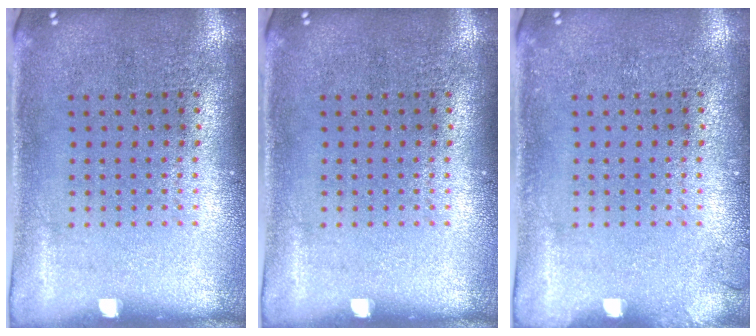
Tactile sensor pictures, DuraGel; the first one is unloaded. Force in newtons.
{"total": 0.0}
{"total": 0.7, "press": 0.7, "slide": 0.2}